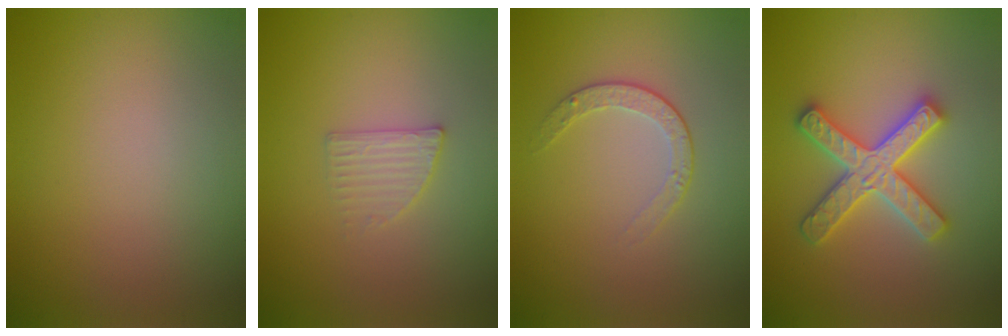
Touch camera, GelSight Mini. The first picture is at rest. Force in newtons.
{"total": 1.9, "press": 1.9, "slide": 0.4}
{"total": 2.1, "press": 1.4, "slide": 1.5}
{"total": 5.0, "press": 4.9, "slide": 0.8}